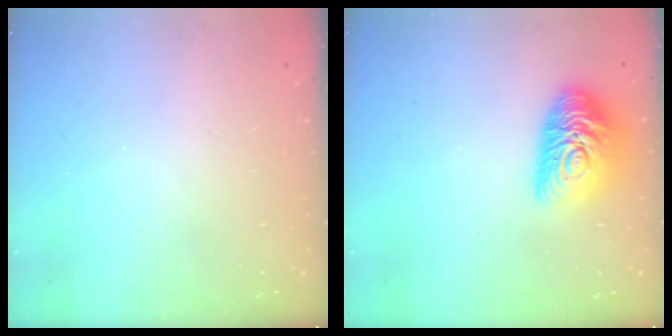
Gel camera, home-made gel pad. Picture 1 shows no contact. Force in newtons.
{"total": 12.8, "press": 12.8, "slide": 0.9}